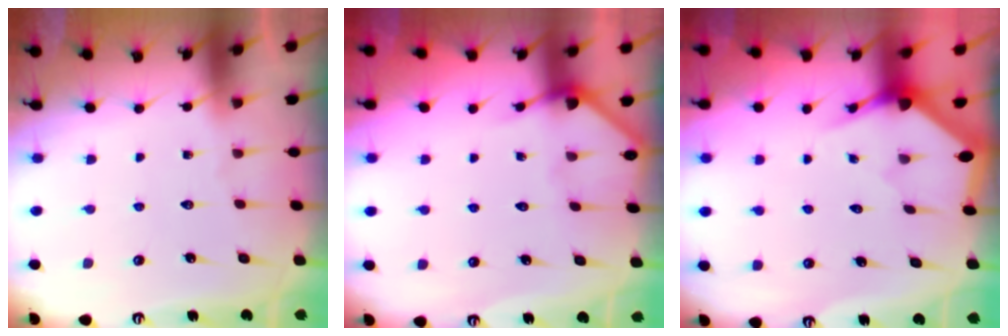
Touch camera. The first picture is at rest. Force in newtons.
{"total": 3.4, "press": 3.4, "slide": 0.3}
{"total": 3.0, "press": 3.0, "slide": 0.2}